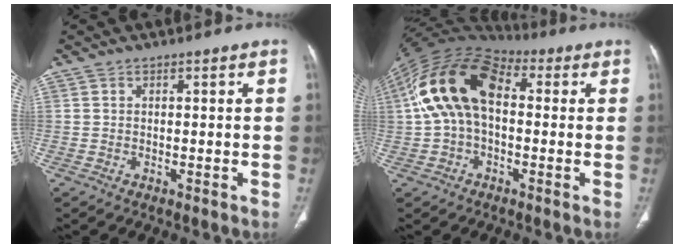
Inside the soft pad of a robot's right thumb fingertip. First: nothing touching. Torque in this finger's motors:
{"motor_torque": [-0.71, 1.90, 1.75, -0.15, 0.28]}